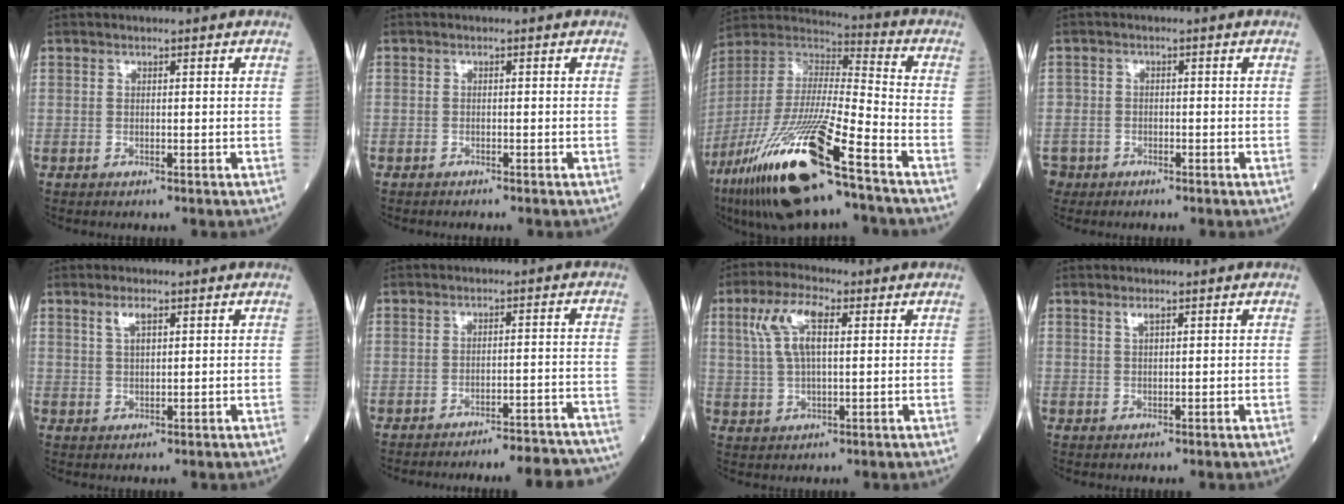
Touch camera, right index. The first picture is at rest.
{"total": 0.9, "force": [-0.8, 0.3, 0.2], "torque": [-0.005, 0.000, -0.012]}
{"total": 23.9, "force": [-14.6, 2.7, 18.7], "torque": [-0.398, -0.055, -0.272]}
{"total": 3.9, "force": [-2.1, 3.3, -0.1], "torque": [0.000, 0.009, -0.041]}
{"total": 2.9, "force": [1.6, 1.0, 2.2], "torque": [-0.046, 0.004, 0.033]}
{"total": 12.6, "force": [-12.2, 0.9, 3.0], "torque": [-0.010, 0.012, -0.140]}
{"total": 8.0, "force": [2.7, 2.6, 7.1], "torque": [-0.153, 0.017, 0.054]}
{"total": 1.4, "force": [0.9, 0.3, 1.0], "torque": [-0.021, 0.002, 0.019]}